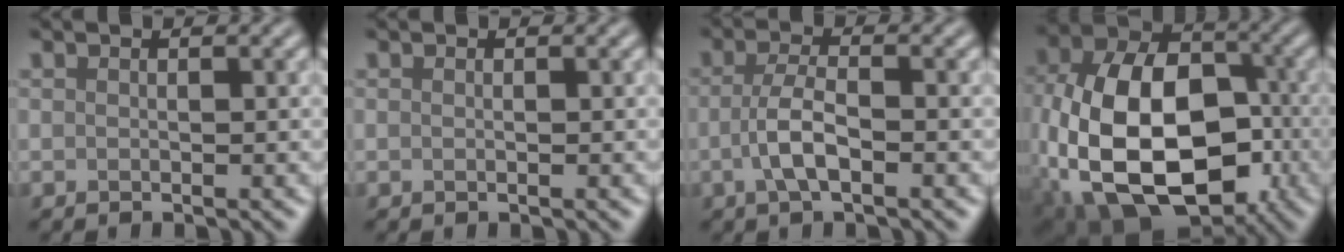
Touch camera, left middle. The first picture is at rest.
{"total": 0.0}
{"total": 3.3, "force": [-1.0, 1.1, 3.0], "torque": [-0.065, 0.000, -0.022]}
{"total": 16.7, "force": [-4.1, 10.8, 12.1], "torque": [-0.232, -0.017, -0.066]}